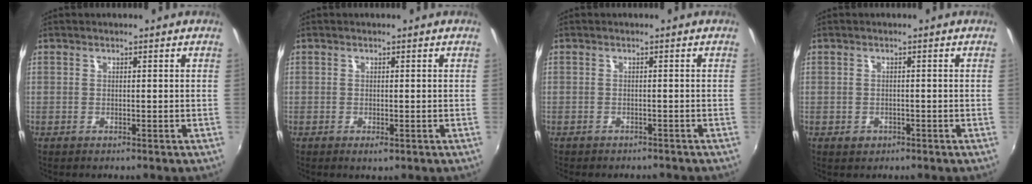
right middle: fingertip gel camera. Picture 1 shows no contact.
{"total": 1.3, "force": [-0.6, 0.6, 1.0], "torque": [-0.018, -0.004, -0.007]}
{"total": 3.1, "force": [-2.8, 1.0, 0.9], "torque": [-0.025, -0.013, -0.037]}
{"total": 1.7, "force": [-0.8, 1.4, 0.6], "torque": [-0.011, -0.002, -0.010]}